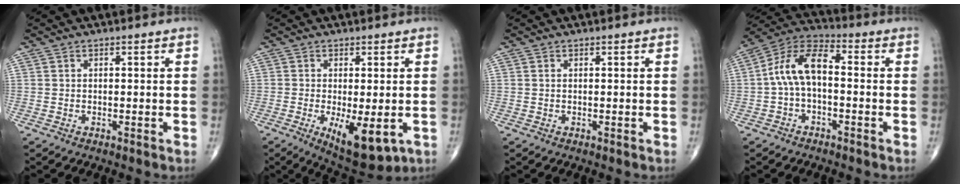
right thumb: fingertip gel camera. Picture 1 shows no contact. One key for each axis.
{"total": 9.9, "fx": -2.8, "fy": 3.8, "fz": 8.7, "tx": -0.128, "ty": -0.019, "tz": -0.032}
{"total": 0.0}
{"total": 10.4, "fx": -0.5, "fy": 5.5, "fz": 8.8, "tx": -0.165, "ty": 0.039, "tz": -0.020}